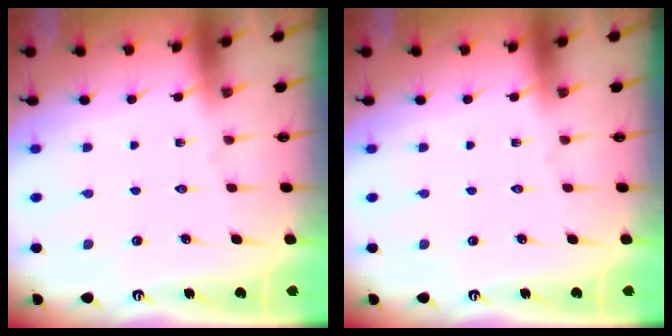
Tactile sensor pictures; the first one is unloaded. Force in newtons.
{"total": 0.0}